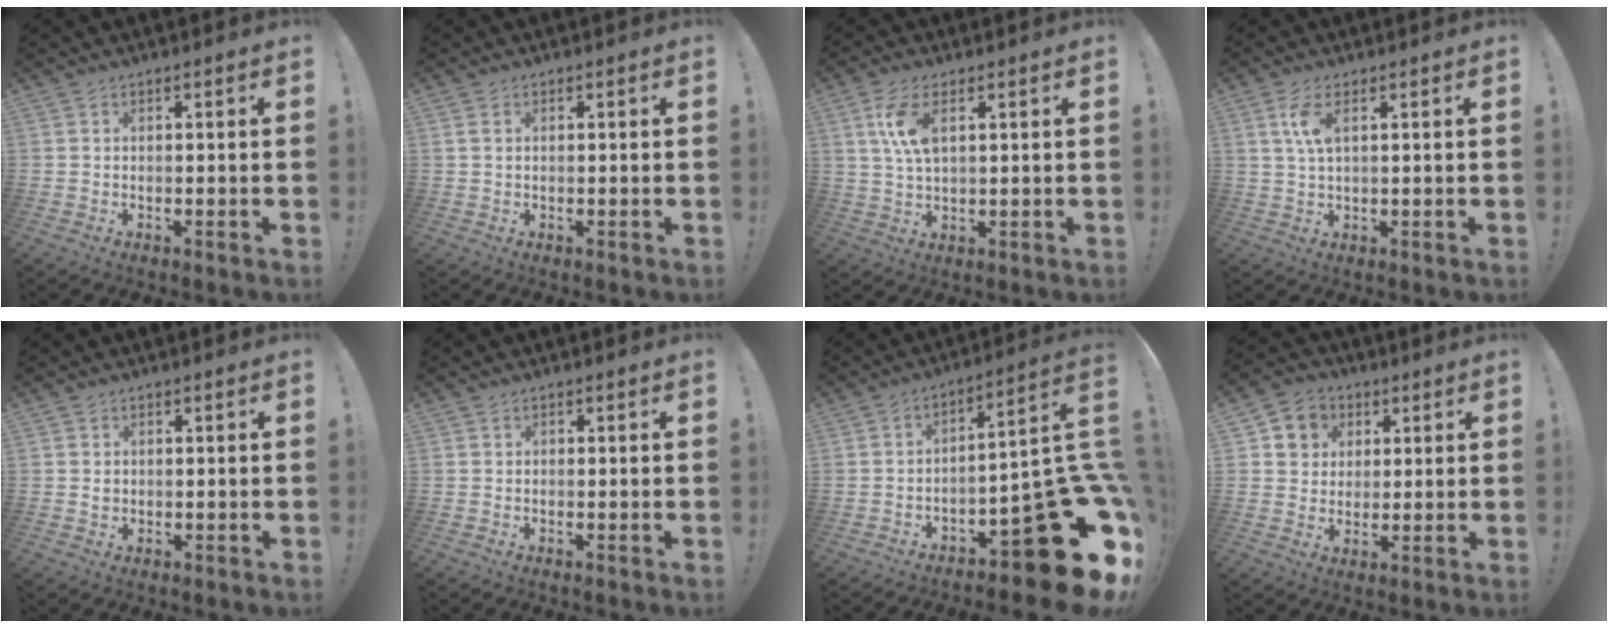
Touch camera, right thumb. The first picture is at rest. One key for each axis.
{"total": 1.3, "fx": 0.6, "fy": 0.7, "fz": 0.9, "tx": -0.027, "ty": 0.006, "tz": 0.013}
{"total": 8.2, "fx": 2.8, "fy": 3.6, "fz": 6.9, "tx": -0.147, "ty": 0.001, "tz": 0.049}
{"total": 5.2, "fx": 1.8, "fy": 1.8, "fz": 4.5, "tx": -0.098, "ty": 0.000, "tz": 0.030}
{"total": 1.2, "fx": 0.4, "fy": 1.1, "fz": 0.2, "tx": 0.003, "ty": 0.001, "tz": 0.006}
{"total": 0.6, "fx": -0.3, "fy": 0.5, "fz": 0.1, "tx": -0.006, "ty": 0.003, "tz": -0.006}
{"total": 21.4, "fx": -10.4, "fy": 6.6, "fz": 17.5, "tx": -0.178, "ty": 0.032, "tz": -0.156}
{"total": 7.9, "fx": 2.5, "fy": 7.4, "fz": 1.4, "tx": -0.009, "ty": -0.013, "tz": 0.050}